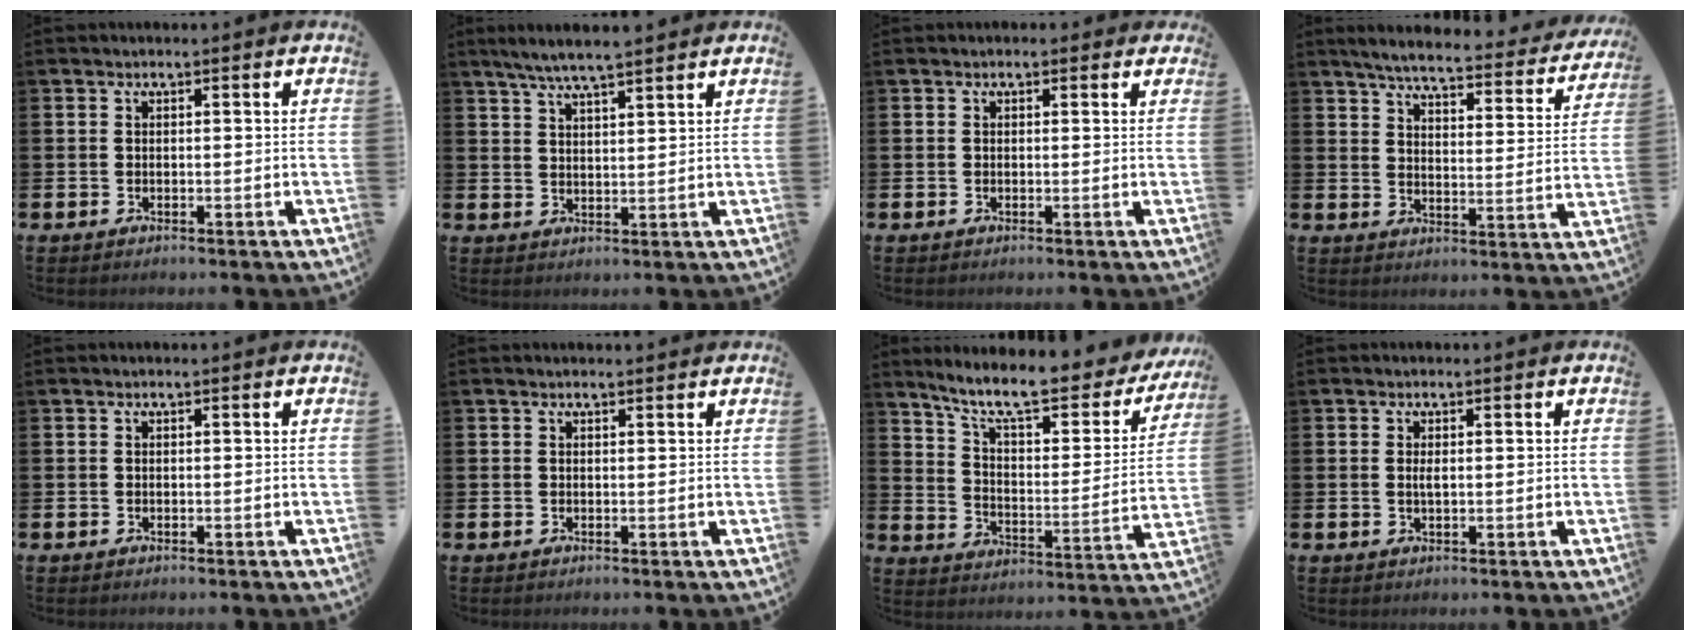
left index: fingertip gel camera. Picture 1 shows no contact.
{"total": 5.4, "force": [4.9, 0.2, 2.2], "torque": [-0.047, -0.014, 0.086]}
{"total": 0.6, "force": [0.3, 0.5, 0.2], "torque": [0.002, 0.005, 0.003]}
{"total": 5.4, "force": [5.0, 0.7, 2.0], "torque": [-0.052, -0.038, 0.078]}
{"total": 0.0}
{"total": 0.6, "force": [0.6, 0.1, 0.1], "torque": [0.011, -0.004, 0.008]}
{"total": 9.5, "force": [7.9, 2.2, 4.8], "torque": [-0.110, -0.054, 0.128]}
{"total": 1.1, "force": [0.2, 0.3, 1.1], "torque": [-0.026, 0.003, 0.004]}